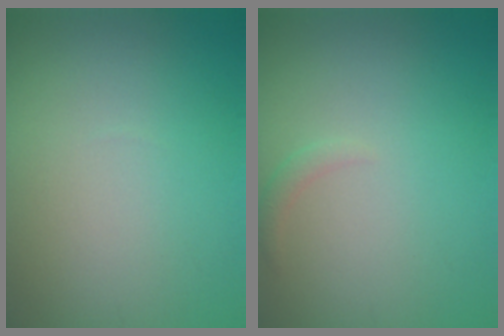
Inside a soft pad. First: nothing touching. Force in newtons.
{"total": 0.8, "press": 0.8, "slide": 0.1}